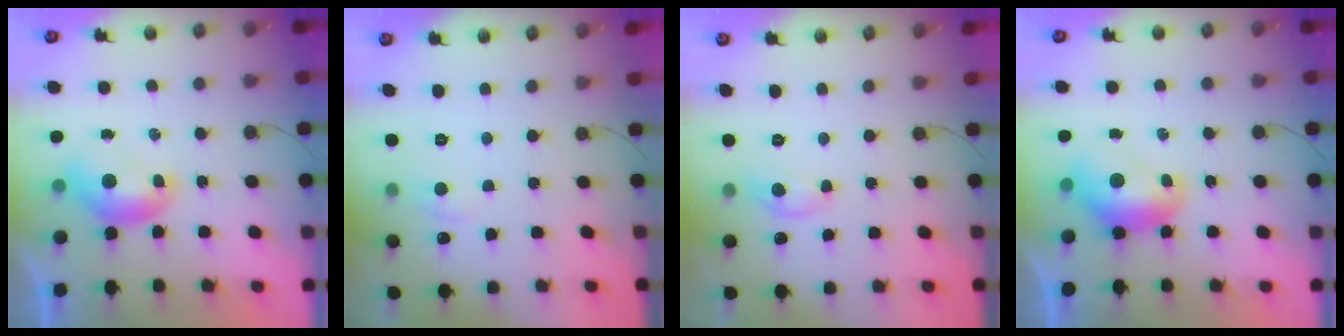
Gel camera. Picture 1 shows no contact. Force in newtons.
{"total": 0.8, "press": 0.5, "slide": 0.6}
{"total": 0.0}
{"total": 1.6, "press": 1.6, "slide": 0.4}